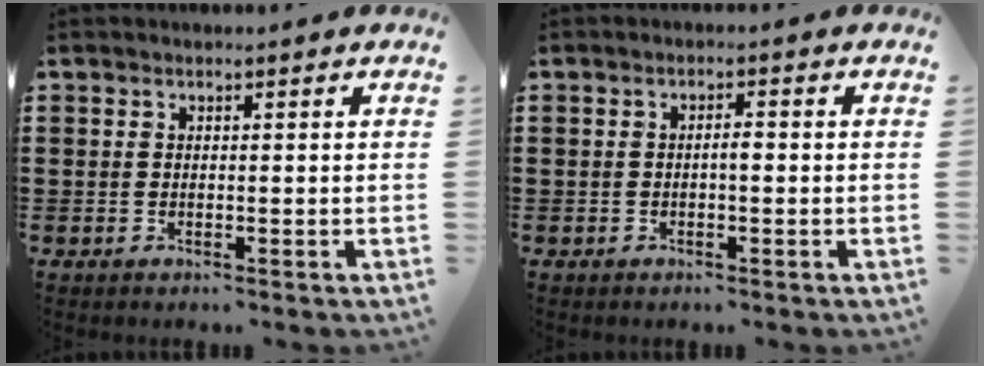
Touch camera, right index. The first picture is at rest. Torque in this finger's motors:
{"motor_torque": [0.38, -0.24, 0.05, 0.05]}